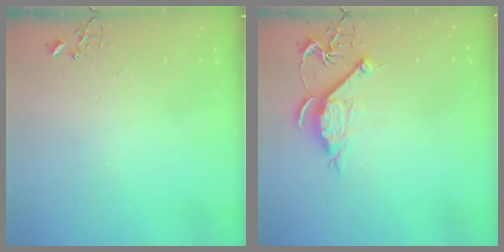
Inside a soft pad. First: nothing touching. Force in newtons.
{"total": 8.6, "press": 8.6, "slide": 0.1}